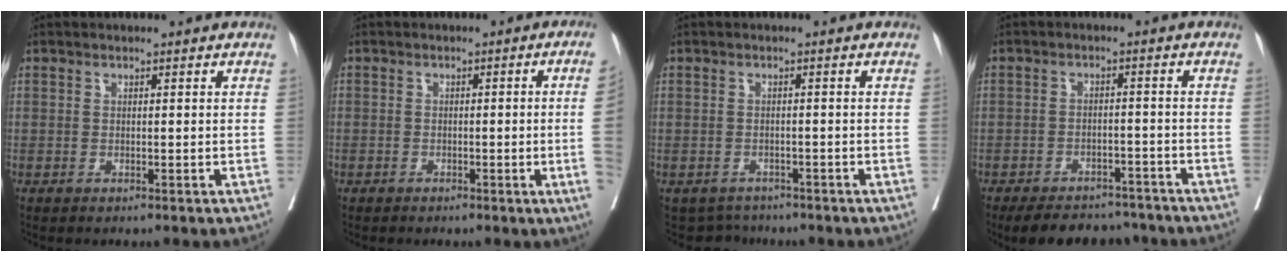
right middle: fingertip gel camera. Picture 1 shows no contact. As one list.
[{"total": 4.5, "force": [-1.0, -1.1, 4.3], "torque": [-0.047, -0.003, -0.017]}, {"total": 3.3, "force": [-2.9, 1.5, -0.6], "torque": [0.009, 0.002, -0.044]}, {"total": 11.1, "force": [-9.6, 4.5, 3.2], "torque": [-0.038, 0.008, -0.124]}]